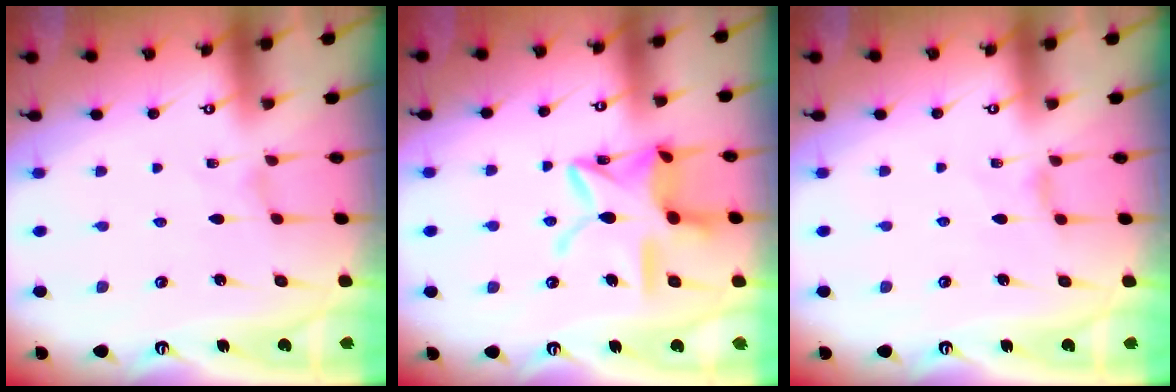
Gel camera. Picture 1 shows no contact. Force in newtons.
{"total": 15.4, "press": 15.3, "slide": 1.2}
{"total": 0.0}